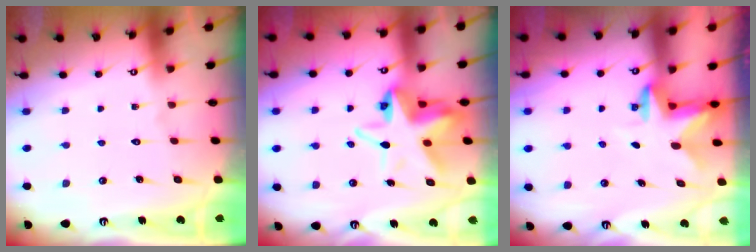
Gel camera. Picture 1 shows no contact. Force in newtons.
{"total": 10.1, "press": 9.9, "slide": 2.0}
{"total": 2.8, "press": 2.7, "slide": 0.6}